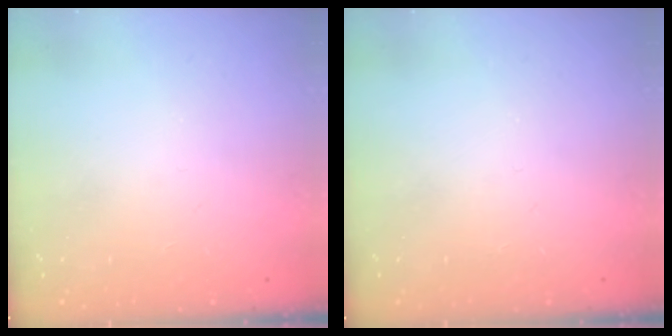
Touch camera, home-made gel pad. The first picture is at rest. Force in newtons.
{"total": 0.0}